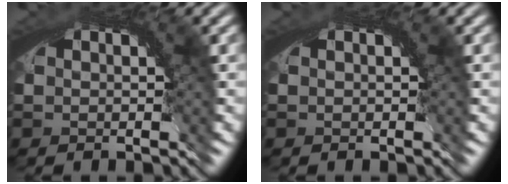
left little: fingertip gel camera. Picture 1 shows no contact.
{"total": 0.0}